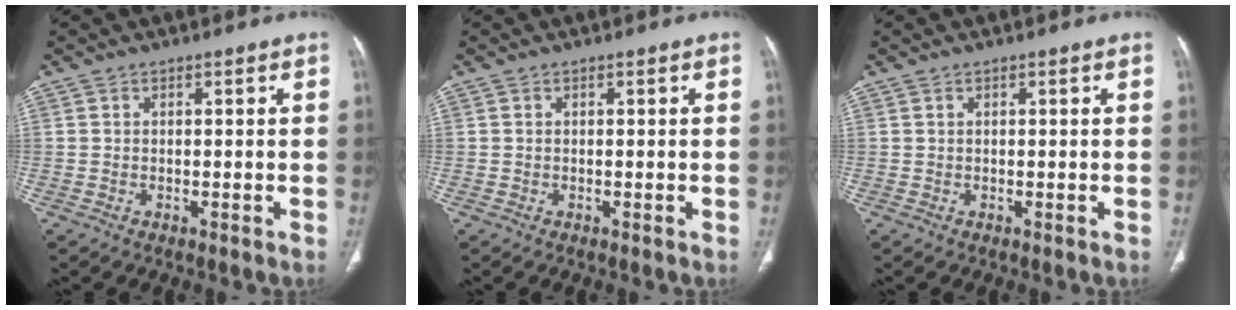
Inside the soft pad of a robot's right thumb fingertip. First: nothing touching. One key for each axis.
{"total": 0.0}
{"total": 0.0}